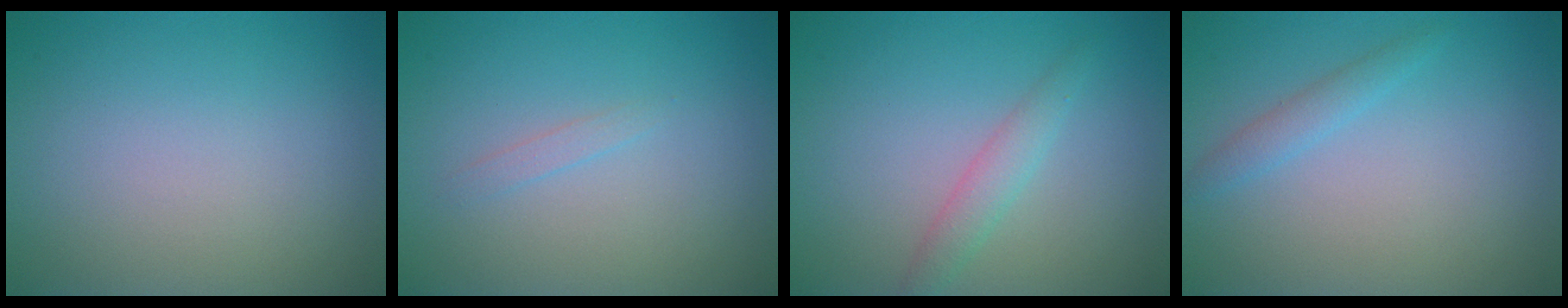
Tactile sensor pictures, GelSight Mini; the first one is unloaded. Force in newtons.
{"total": 0.7, "press": 0.7, "slide": 0.0}
{"total": 1.9, "press": 1.9, "slide": 0.1}
{"total": 1.4, "press": 1.4, "slide": 0.1}